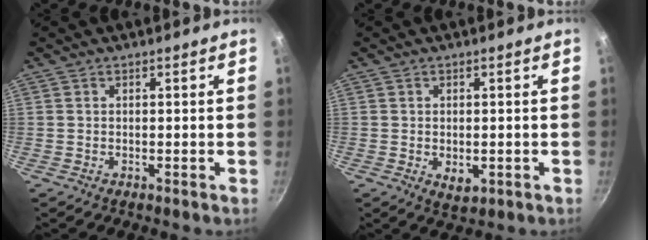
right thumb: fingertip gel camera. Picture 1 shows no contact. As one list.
[{"total": 3.3, "force": [-0.6, 2.2, 2.4], "torque": [-0.036, -0.007, -0.002]}]